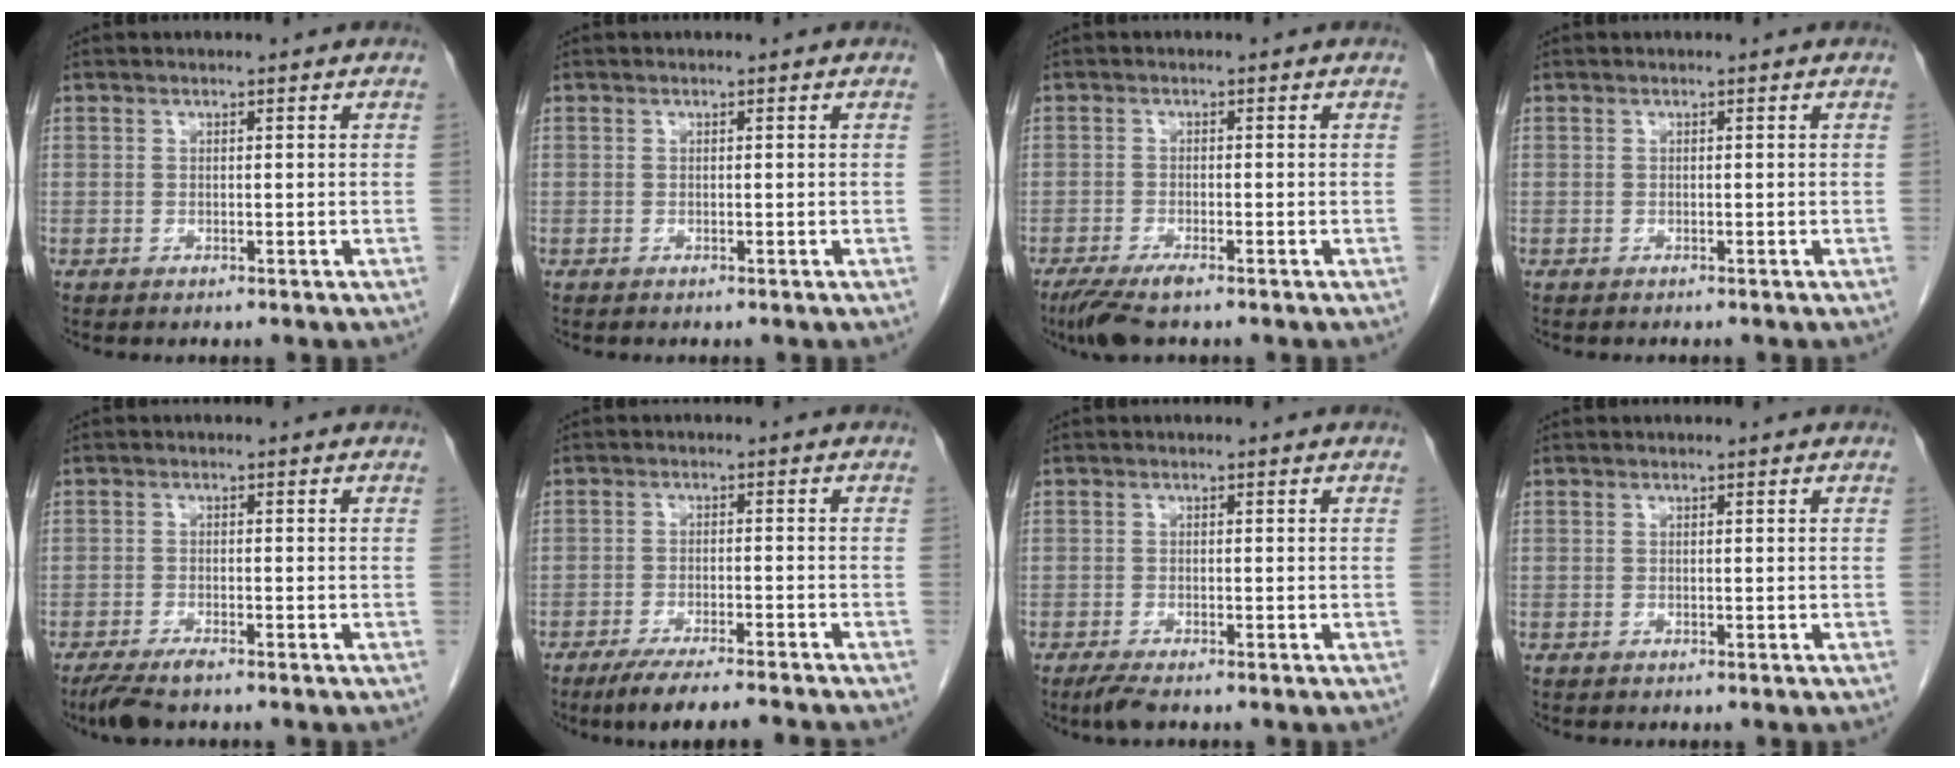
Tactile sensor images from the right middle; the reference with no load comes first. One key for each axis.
{"total": 0.0}
{"total": 4.6, "fx": -3.3, "fy": 0.7, "fz": 3.2, "tx": -0.060, "ty": -0.012, "tz": -0.059}
{"total": 0.6, "fx": -0.5, "fy": 0.0, "fz": 0.1, "tx": -0.008, "ty": -0.003, "tz": -0.009}
{"total": 3.8, "fx": -2.9, "fy": 0.5, "fz": 2.3, "tx": -0.045, "ty": -0.008, "tz": -0.053}
{"total": 8.7, "fx": -7.5, "fy": -0.2, "fz": 4.4, "tx": -0.058, "ty": -0.023, "tz": -0.119}
{"total": 2.2, "fx": -1.7, "fy": 0.2, "fz": 1.4, "tx": -0.033, "ty": -0.008, "tz": -0.032}
{"total": 0.0}